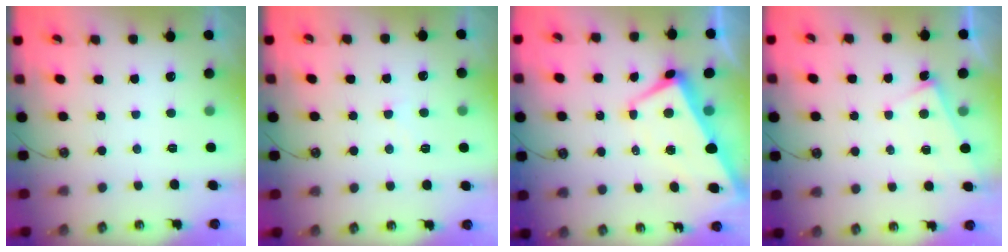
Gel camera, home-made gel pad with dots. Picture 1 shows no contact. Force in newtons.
{"total": 0.7, "press": 0.5, "slide": 0.5}
{"total": 1.0, "press": 0.2, "slide": 1.0}
{"total": 4.2, "press": 4.1, "slide": 0.3}